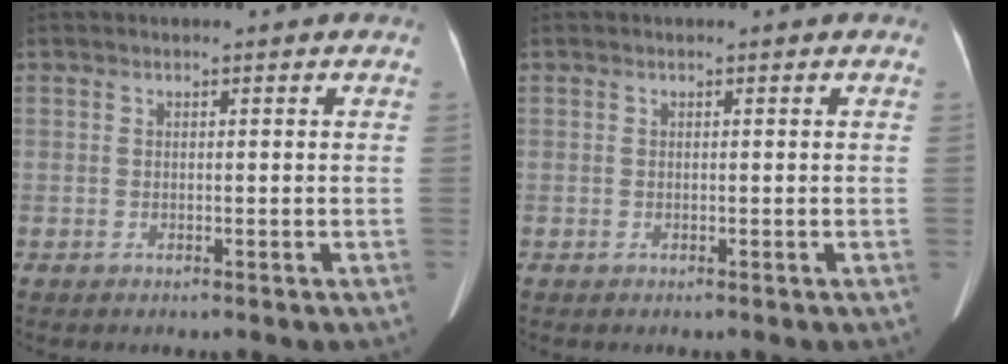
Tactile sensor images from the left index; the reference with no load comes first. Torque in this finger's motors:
{"motor_torque": [0.11, -0.04, 0.06, 0.00]}